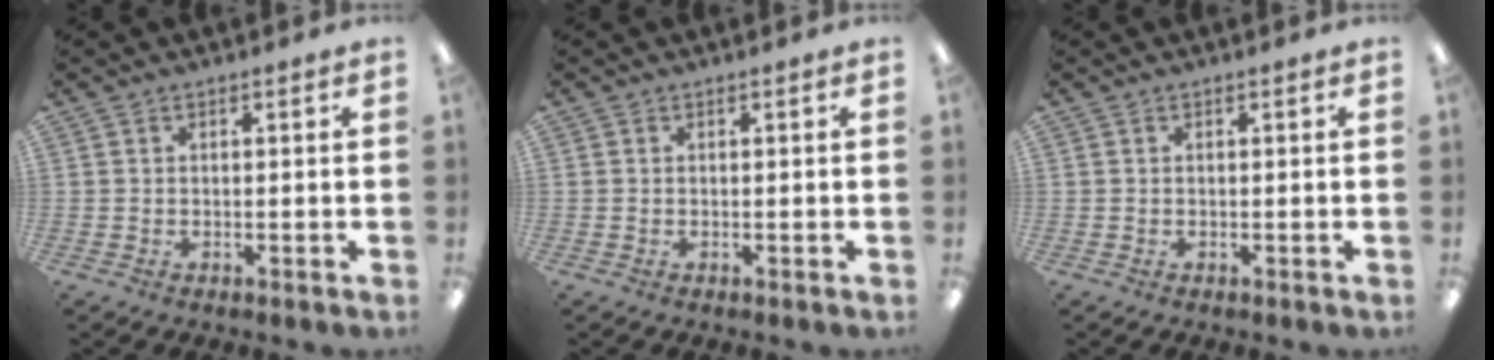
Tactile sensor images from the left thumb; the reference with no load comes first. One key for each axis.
{"total": 0.0}
{"total": 0.0}